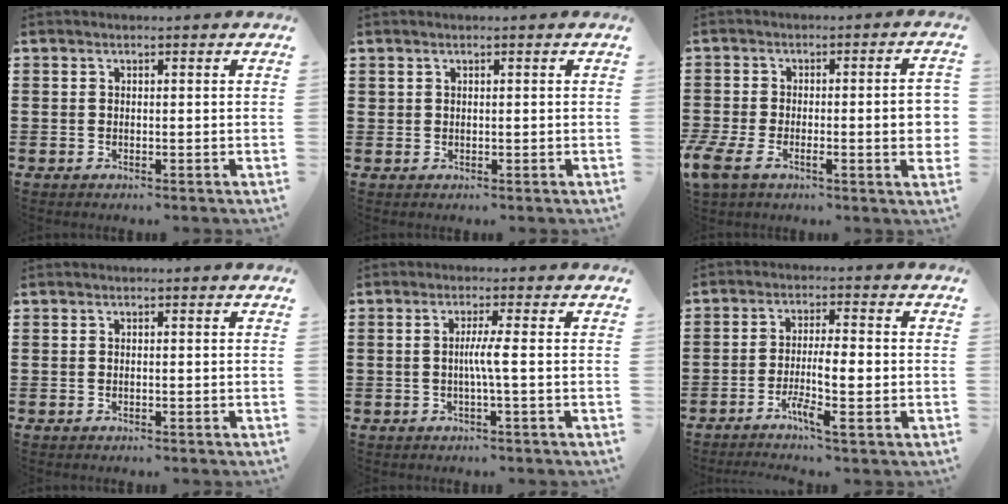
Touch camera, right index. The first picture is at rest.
{"total": 0.6, "force": [0.3, 0.4, 0.2], "torque": [-0.005, 0.001, 0.007]}
{"total": 9.1, "force": [-1.6, 2.7, 8.5], "torque": [-0.144, -0.010, -0.030]}
{"total": 0.0}
{"total": 3.3, "force": [-0.4, -0.4, 3.2], "torque": [-0.059, -0.007, -0.011]}
{"total": 5.7, "force": [-2.1, 0.7, 5.2], "torque": [-0.095, -0.004, -0.039]}